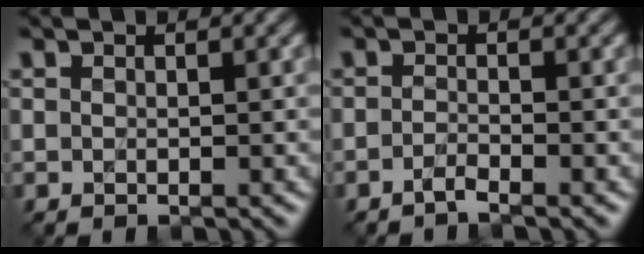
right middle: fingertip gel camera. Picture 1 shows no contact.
{"total": 1.3, "force": [-0.9, 0.2, 0.8], "torque": [-0.016, 0.000, -0.022]}